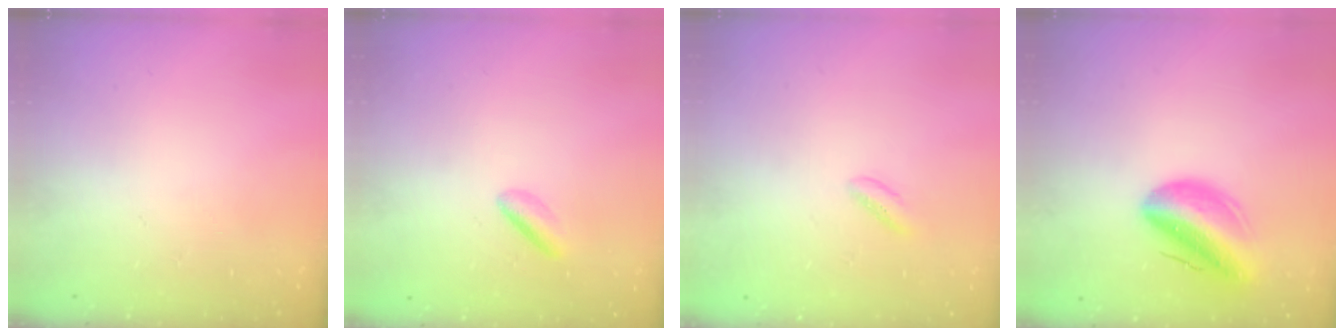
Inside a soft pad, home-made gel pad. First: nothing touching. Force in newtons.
{"total": 2.6, "press": 2.4, "slide": 0.9}
{"total": 1.3, "press": 1.1, "slide": 0.6}
{"total": 14.5, "press": 13.9, "slide": 4.2}